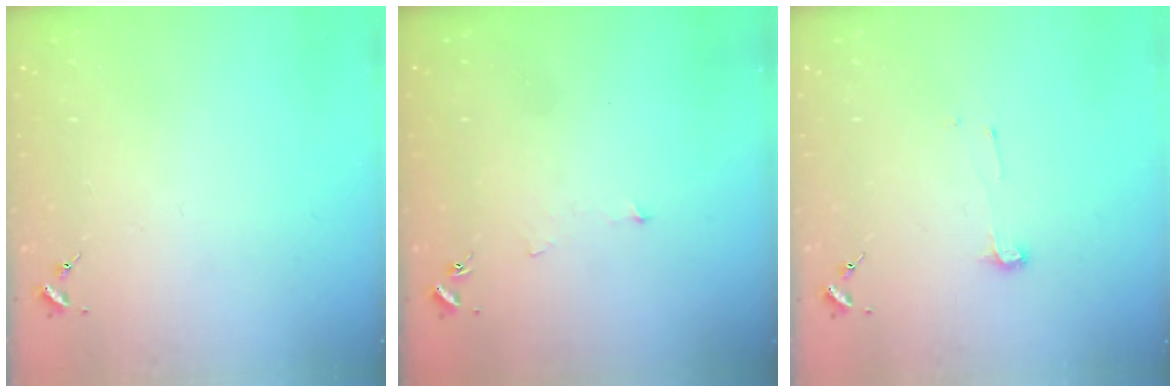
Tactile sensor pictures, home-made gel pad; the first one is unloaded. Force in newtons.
{"total": 3.7, "press": 3.7, "slide": 0.2}
{"total": 4.0, "press": 4.0, "slide": 0.5}